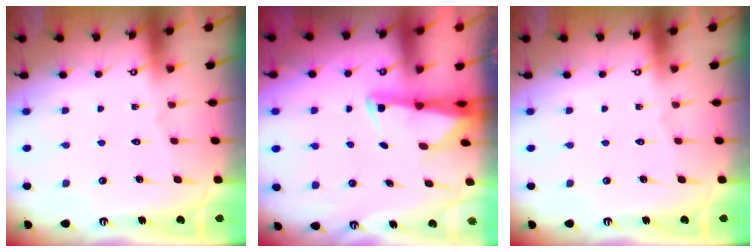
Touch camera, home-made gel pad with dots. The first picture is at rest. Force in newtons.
{"total": 2.3, "press": 2.3, "slide": 0.5}
{"total": 0.0}